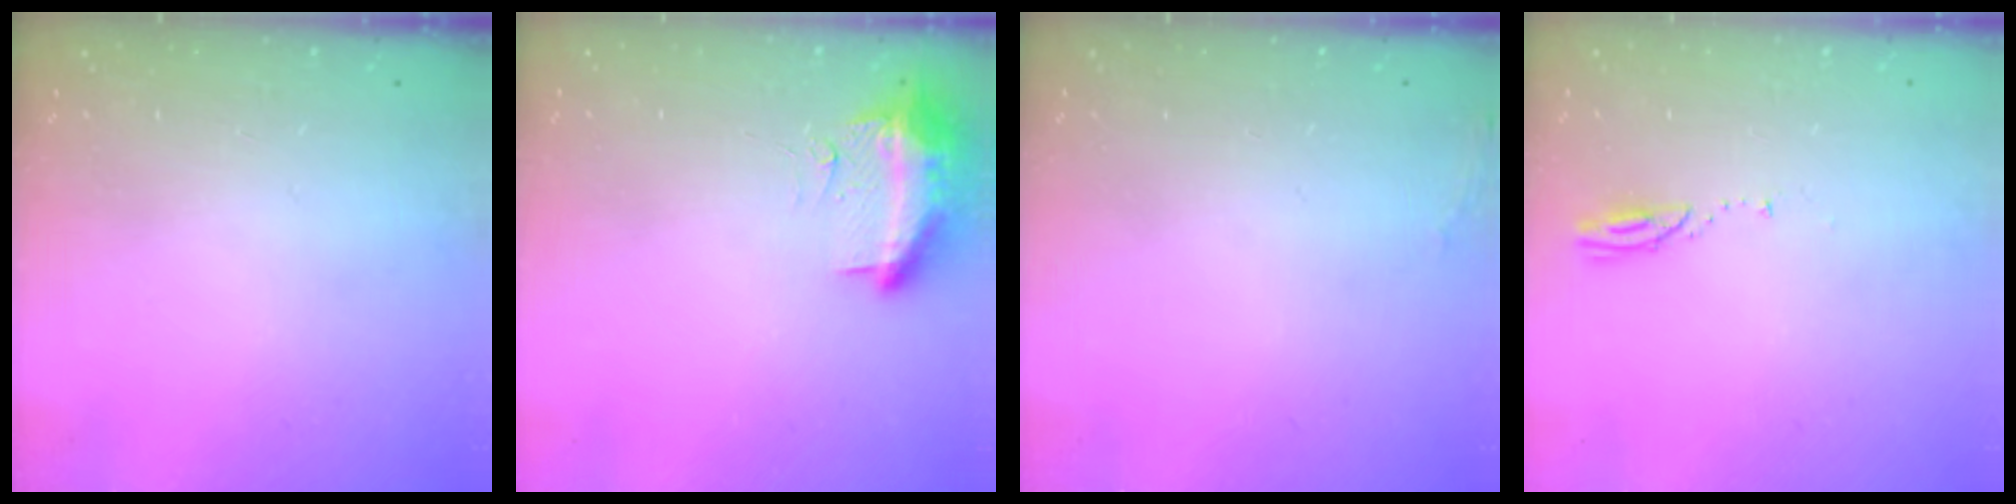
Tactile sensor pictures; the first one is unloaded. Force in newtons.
{"total": 19.1, "press": 13.0, "slide": 14.0}
{"total": 7.0, "press": 4.6, "slide": 5.3}
{"total": 3.2, "press": 3.2, "slide": 0.3}